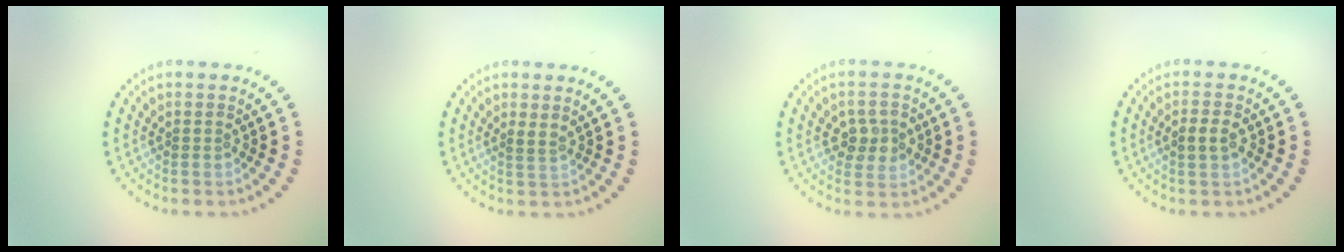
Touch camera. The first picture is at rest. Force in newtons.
{"total": 0.7, "press": 0.3, "slide": 0.6}
{"total": 2.5, "press": 2.4, "slide": 0.6}
{"total": 1.9, "press": 1.9, "slide": 0.1}